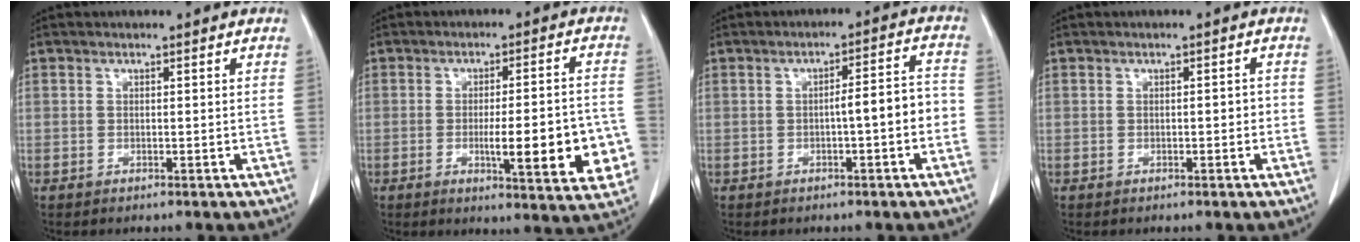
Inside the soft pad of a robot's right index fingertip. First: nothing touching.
{"total": 13.3, "force": [-3.3, 2.5, 12.6], "torque": [-0.146, 0.004, -0.036]}
{"total": 5.8, "force": [-1.4, 0.8, 5.5], "torque": [-0.074, 0.024, -0.019]}
{"total": 1.2, "force": [-0.3, 0.6, 1.1], "torque": [-0.012, 0.004, -0.002]}